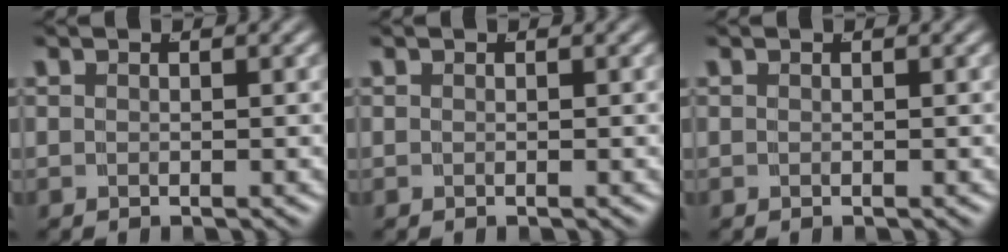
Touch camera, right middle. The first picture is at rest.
{"total": 0.0}
{"total": 0.0}